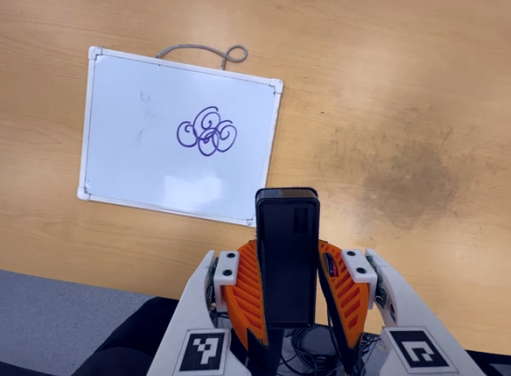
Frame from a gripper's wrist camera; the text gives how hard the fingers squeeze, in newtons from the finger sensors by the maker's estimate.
{"total": 4.5, "left": 3.5, "right": 5.5}